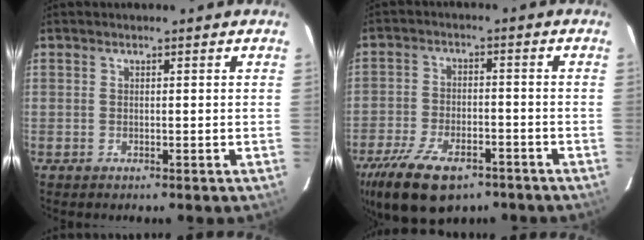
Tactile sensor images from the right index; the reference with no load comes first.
{"total": 16.2, "force": [-10.6, 7.7, 9.5], "torque": [-0.215, -0.025, -0.176]}